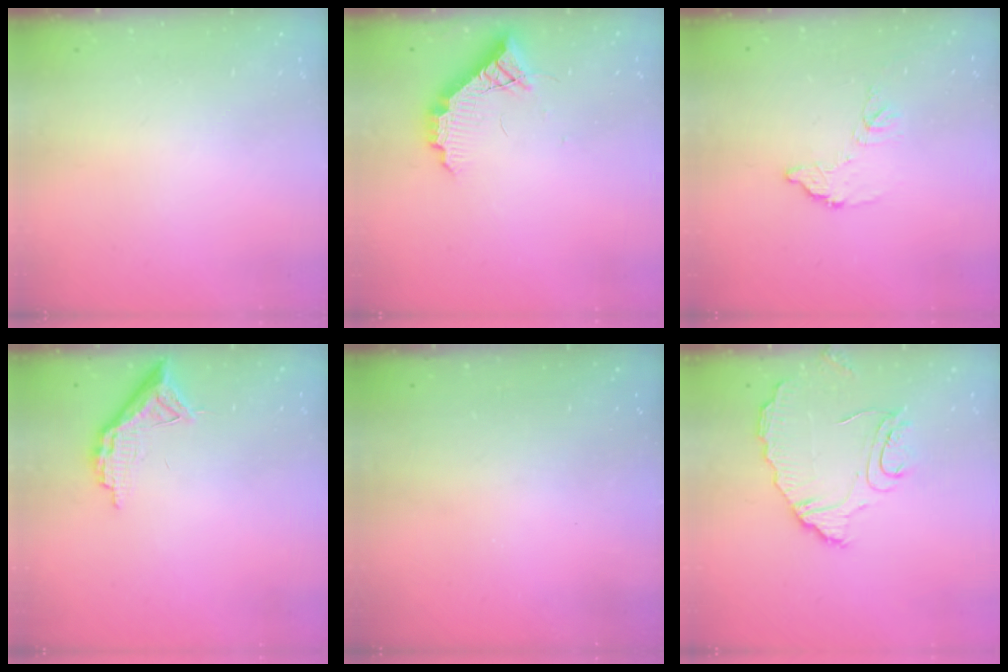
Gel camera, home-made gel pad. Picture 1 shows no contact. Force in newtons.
{"total": 10.1, "press": 10.1, "slide": 0.6}
{"total": 7.4, "press": 7.4, "slide": 0.4}
{"total": 10.3, "press": 10.3, "slide": 0.6}
{"total": 3.1, "press": 3.1, "slide": 0.1}
{"total": 10.6, "press": 10.6, "slide": 0.7}